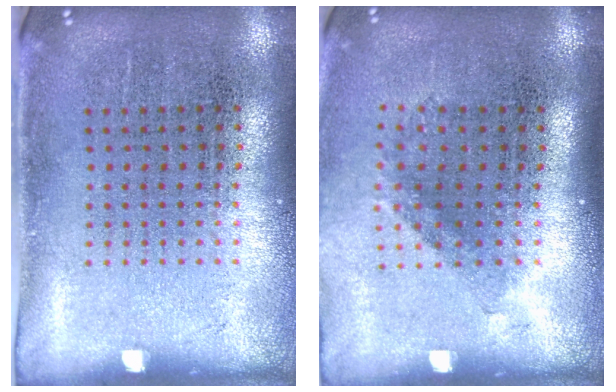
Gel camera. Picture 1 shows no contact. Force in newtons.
{"total": 1.2, "press": 0.9, "slide": 0.8}